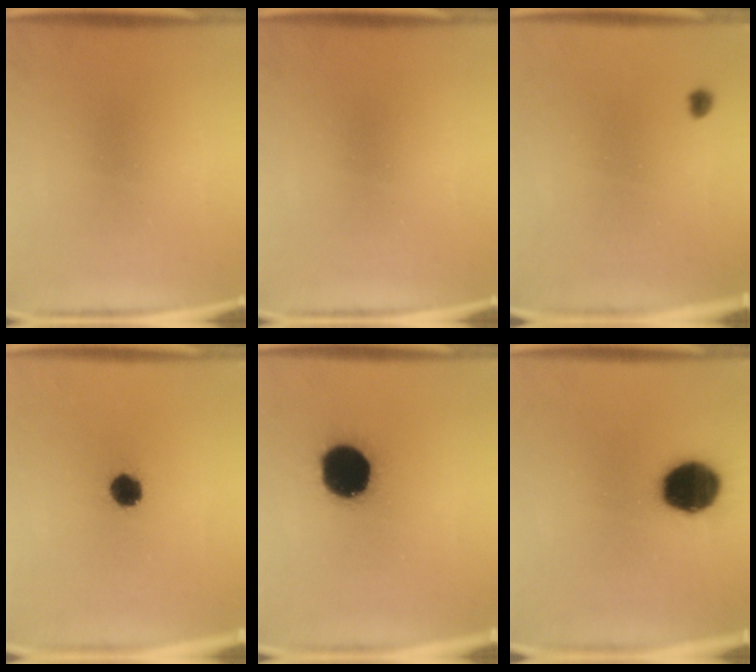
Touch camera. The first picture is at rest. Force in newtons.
{"total": 0.0}
{"total": 1.1}
{"total": 5.8}
{"total": 17.4}
{"total": 15.8}